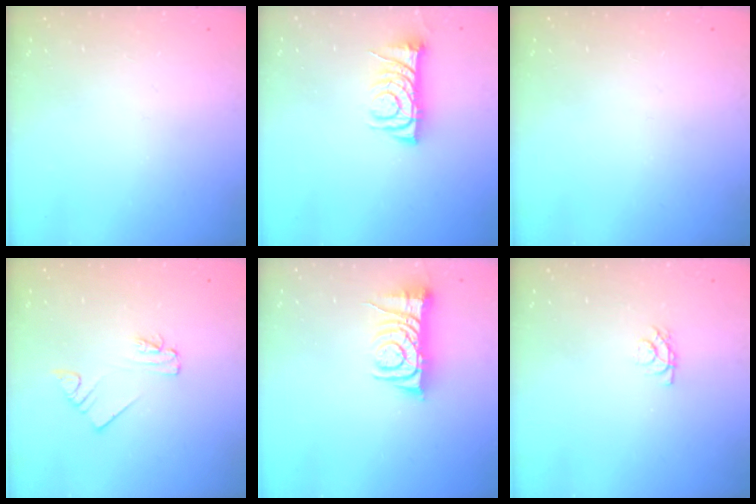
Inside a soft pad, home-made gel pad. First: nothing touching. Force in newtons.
{"total": 7.6, "press": 7.5, "slide": 0.9}
{"total": 0.0}
{"total": 2.0, "press": 2.0, "slide": 0.1}
{"total": 6.9, "press": 6.9, "slide": 0.9}
{"total": 4.2, "press": 4.2, "slide": 0.5}